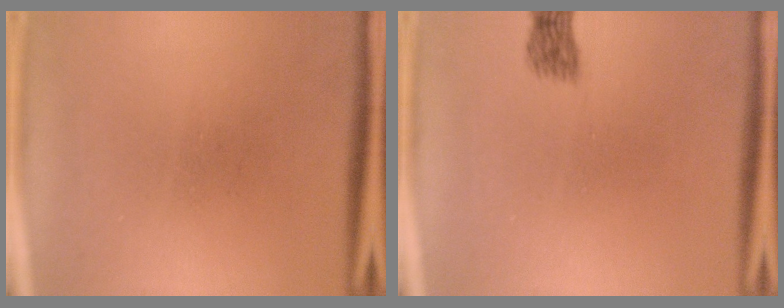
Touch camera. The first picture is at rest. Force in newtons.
{"total": 2.1}